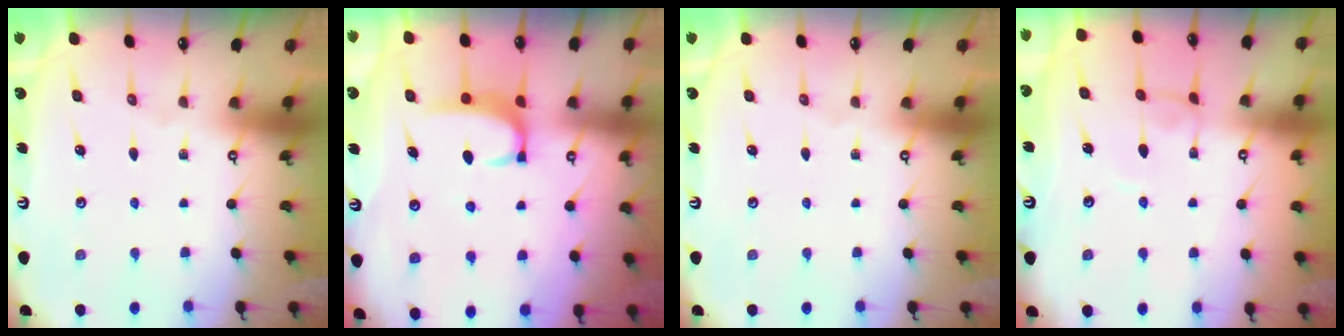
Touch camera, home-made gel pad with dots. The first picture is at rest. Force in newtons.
{"total": 2.8, "press": 2.7, "slide": 0.4}
{"total": 0.0}
{"total": 2.3, "press": 2.3, "slide": 0.2}